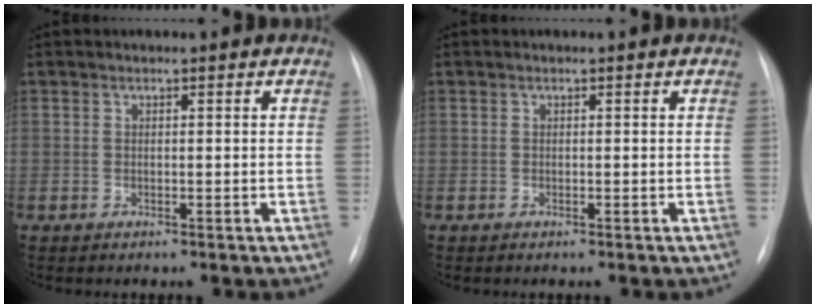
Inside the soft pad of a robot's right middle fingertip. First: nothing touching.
{"total": 0.0}